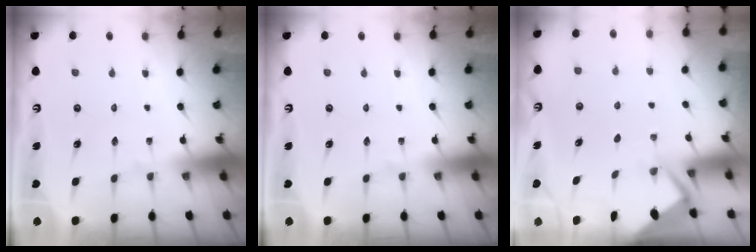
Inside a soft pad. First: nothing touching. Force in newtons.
{"total": 0.0}
{"total": 2.6, "press": 2.6, "slide": 0.4}